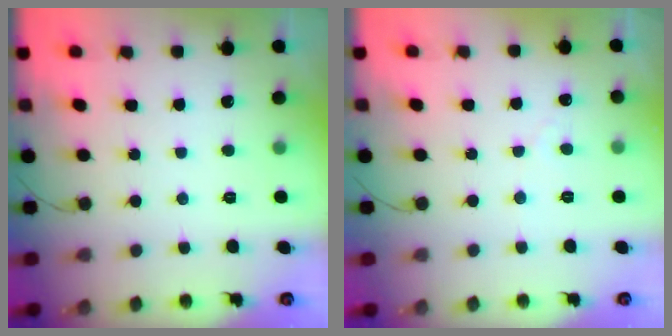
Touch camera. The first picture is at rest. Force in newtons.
{"total": 1.9, "press": 1.9, "slide": 0.1}